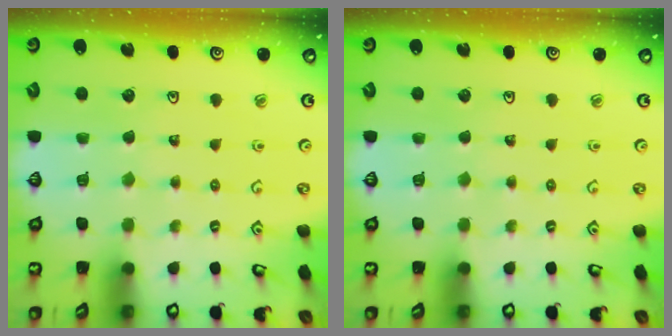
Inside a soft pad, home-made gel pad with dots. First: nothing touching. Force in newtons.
{"total": 0.0}